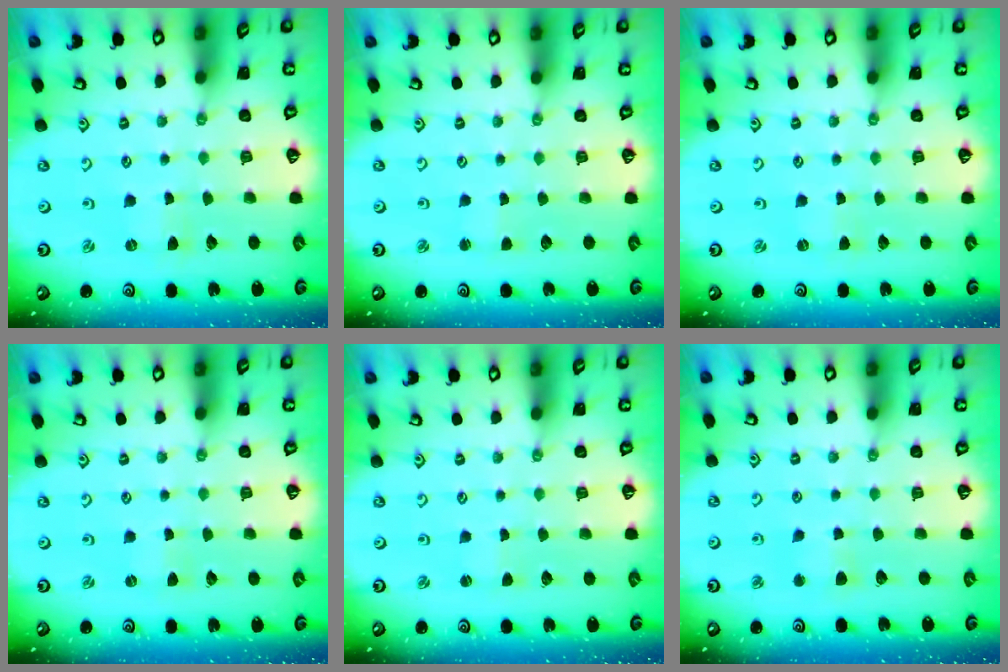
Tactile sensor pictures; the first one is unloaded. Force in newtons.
{"total": 1.0, "press": 1.0, "slide": 0.1}
{"total": 1.1, "press": 1.0, "slide": 0.4}
{"total": 0.0}
{"total": 0.7, "press": 0.7, "slide": 0.2}
{"total": 3.0, "press": 3.0, "slide": 0.5}